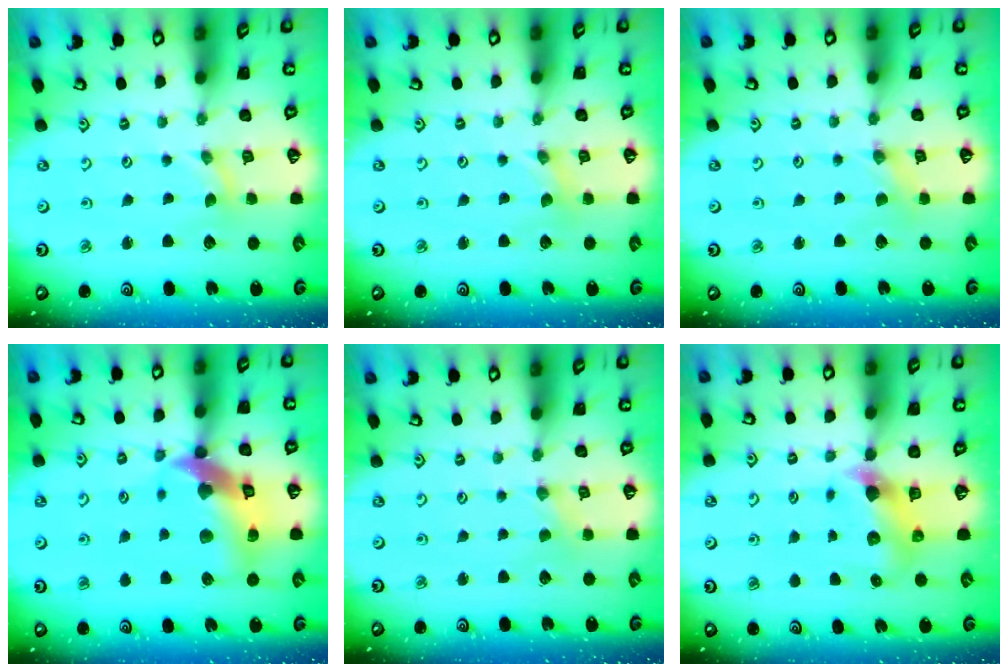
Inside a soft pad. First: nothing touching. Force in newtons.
{"total": 0.0}
{"total": 0.0}
{"total": 15.2, "press": 15.0, "slide": 2.2}
{"total": 0.0}
{"total": 6.4, "press": 6.4, "slide": 0.4}